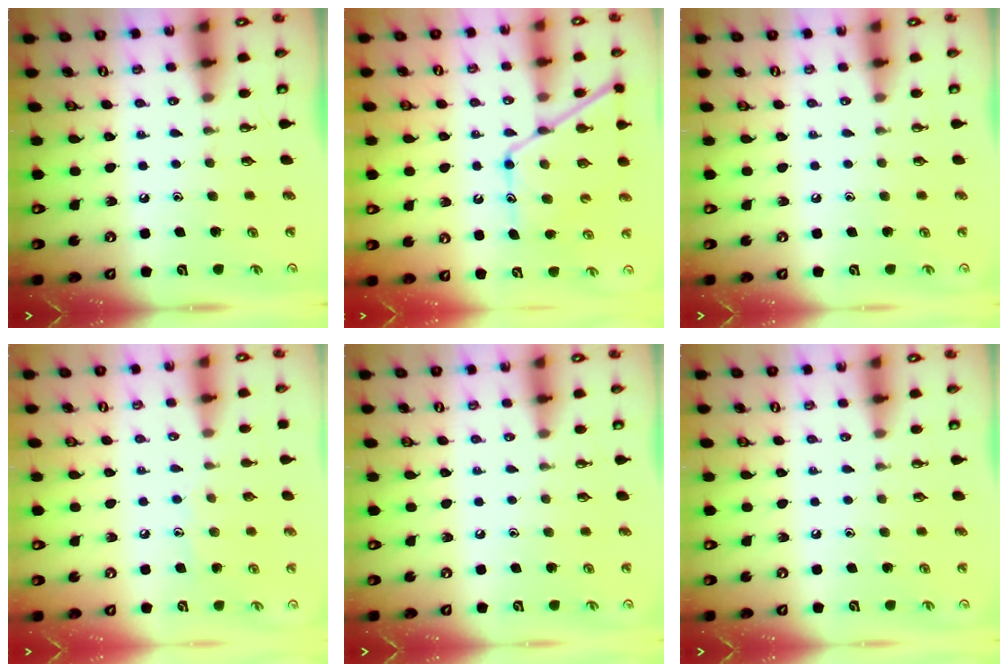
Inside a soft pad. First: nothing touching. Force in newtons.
{"total": 13.6, "press": 13.6, "slide": 1.2}
{"total": 0.0}
{"total": 6.5, "press": 6.5, "slide": 0.7}
{"total": 0.0}
{"total": 0.0}